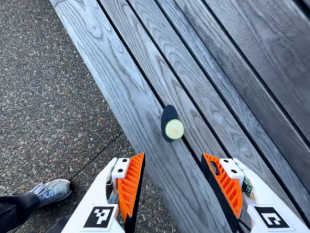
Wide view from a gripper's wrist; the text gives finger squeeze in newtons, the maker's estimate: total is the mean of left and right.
{"total": 0.0}